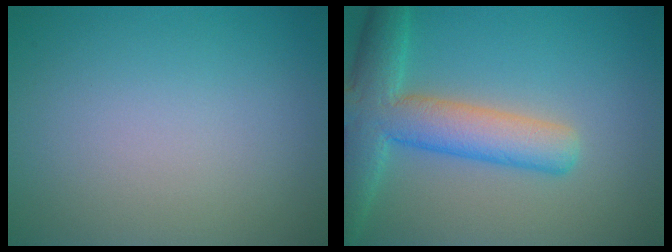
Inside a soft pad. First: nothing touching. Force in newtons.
{"total": 7.1, "press": 7.1, "slide": 0.4}